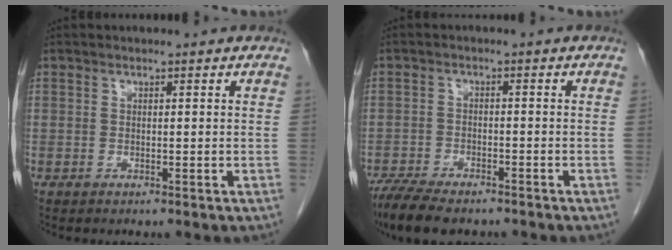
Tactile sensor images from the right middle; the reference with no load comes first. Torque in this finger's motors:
{"motor_torque": [0.99, -0.90, 0.05, 0.07]}